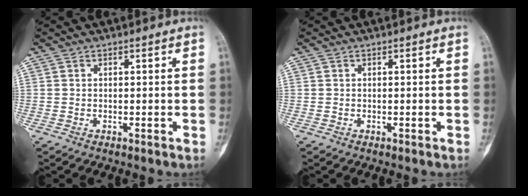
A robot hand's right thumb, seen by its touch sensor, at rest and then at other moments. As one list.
[{"total": 0.0}]